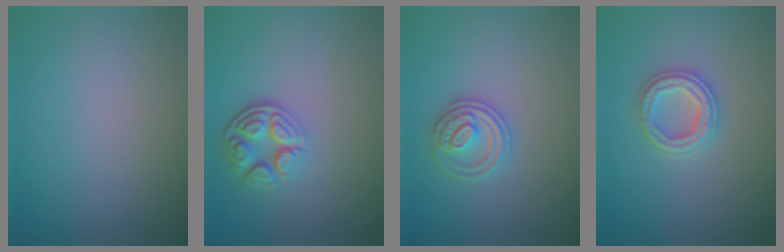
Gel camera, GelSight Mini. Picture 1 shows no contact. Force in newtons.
{"total": 4.3, "press": 3.2, "slide": 2.7}
{"total": 2.7, "press": 2.7, "slide": 0.6}
{"total": 2.8, "press": 2.7, "slide": 0.8}